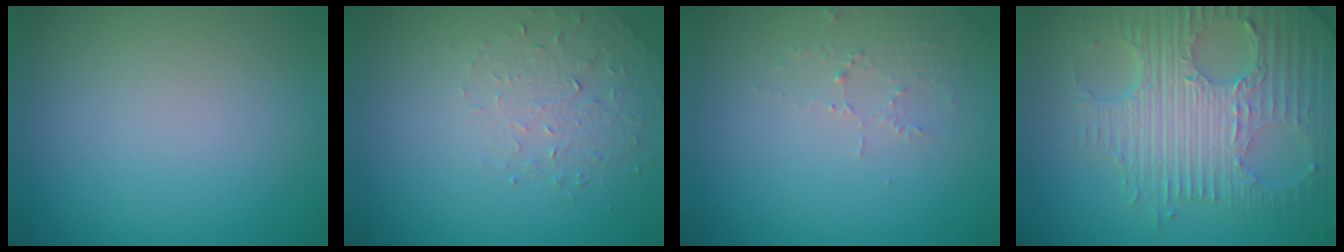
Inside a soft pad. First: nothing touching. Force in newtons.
{"total": 1.6, "press": 1.1, "slide": 1.2}
{"total": 1.5, "press": 1.5, "slide": 0.2}
{"total": 8.1, "press": 5.8, "slide": 5.7}